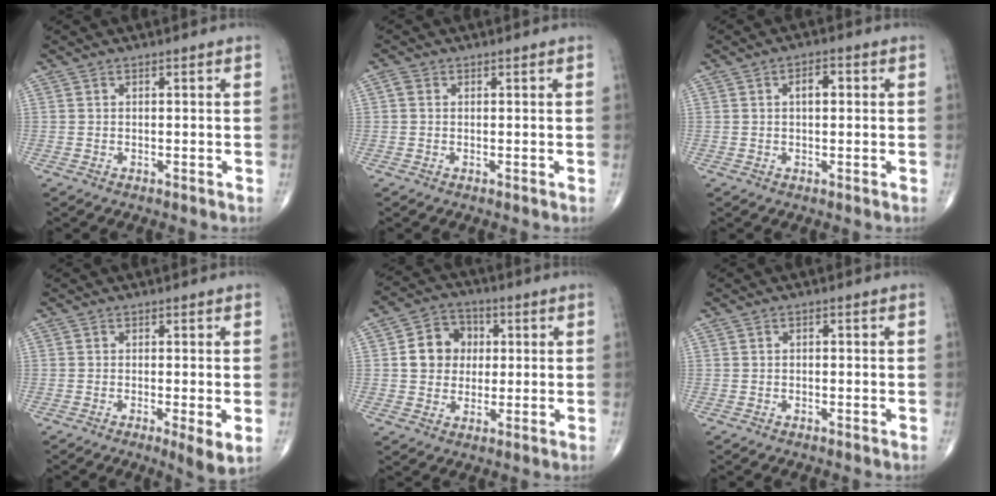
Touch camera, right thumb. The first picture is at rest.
{"total": 1.1, "force": [0.2, 1.0, 0.6], "torque": [-0.011, 0.004, 0.001]}
{"total": 3.2, "force": [0.6, 1.7, 2.7], "torque": [-0.040, 0.009, 0.006]}
{"total": 4.1, "force": [-0.8, 0.7, 3.9], "torque": [-0.070, -0.015, -0.019]}
{"total": 9.1, "force": [1.1, 7.8, 4.6], "torque": [-0.041, 0.008, 0.012]}
{"total": 0.5, "force": [-0.1, 0.4, 0.4], "torque": [-0.006, 0.002, -0.002]}